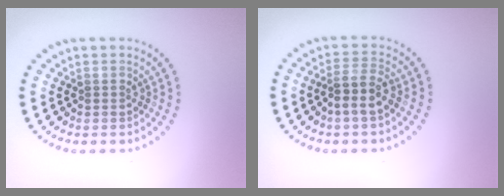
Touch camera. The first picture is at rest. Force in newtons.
{"total": 2.6, "press": 2.2, "slide": 1.4}